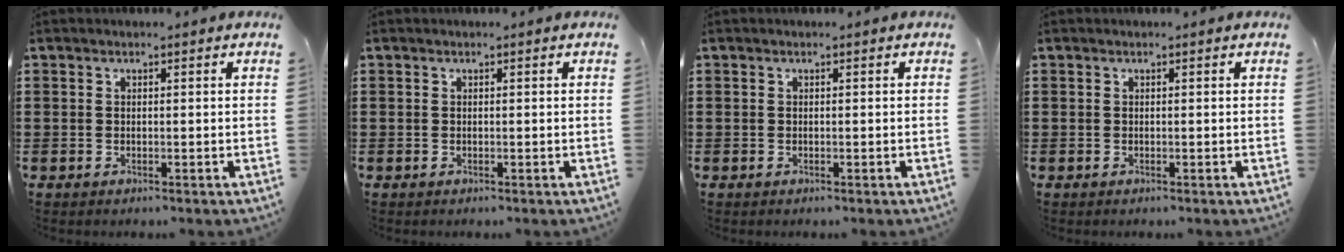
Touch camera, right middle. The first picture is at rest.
{"total": 0.0}
{"total": 0.0}
{"total": 0.0}